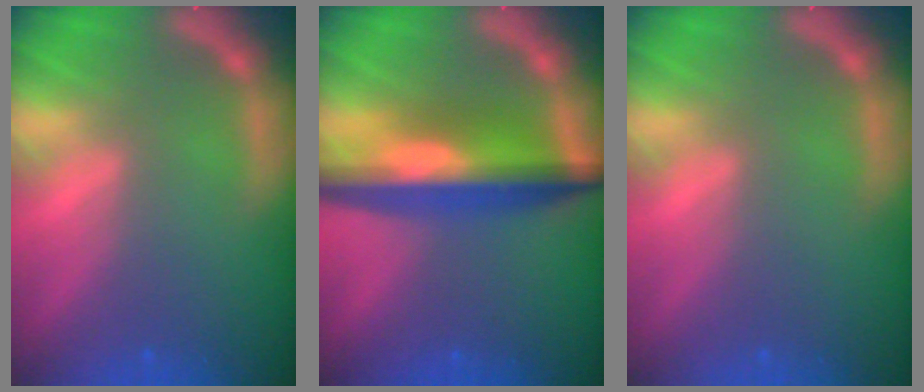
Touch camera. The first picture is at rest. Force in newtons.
{"total": 8.6}
{"total": 0.0}